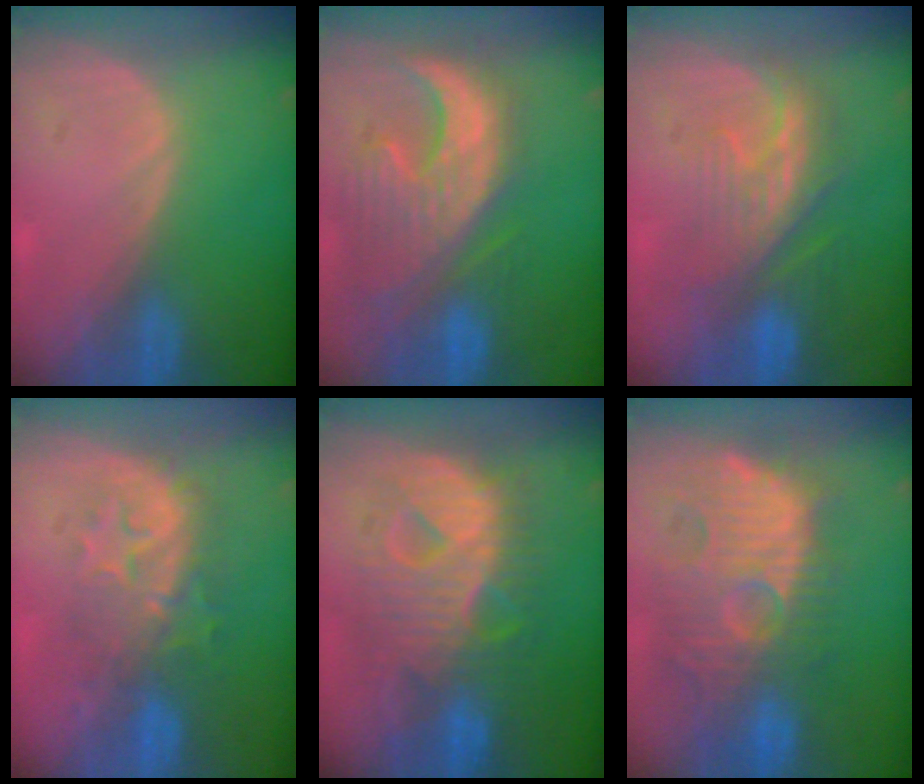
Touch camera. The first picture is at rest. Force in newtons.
{"total": 12.9, "press": 11.2, "slide": 6.4}
{"total": 8.2, "press": 8.0, "slide": 2.0}
{"total": 8.3, "press": 8.2, "slide": 1.2}
{"total": 12.1, "press": 12.0, "slide": 1.3}
{"total": 12.8, "press": 12.2, "slide": 3.9}